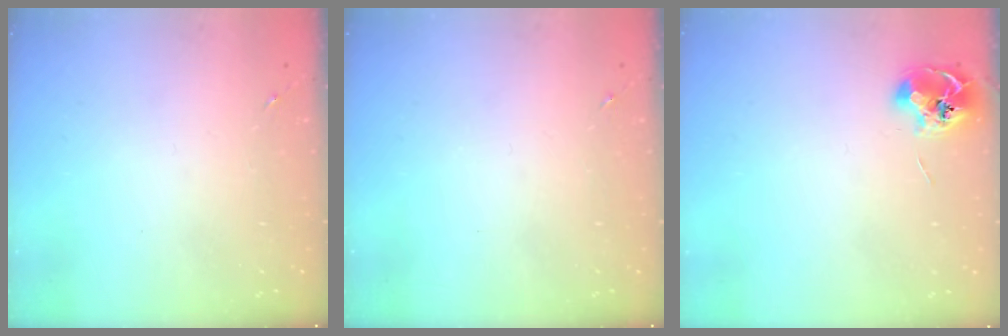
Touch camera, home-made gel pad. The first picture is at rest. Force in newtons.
{"total": 0.0}
{"total": 9.0, "press": 8.9, "slide": 0.8}